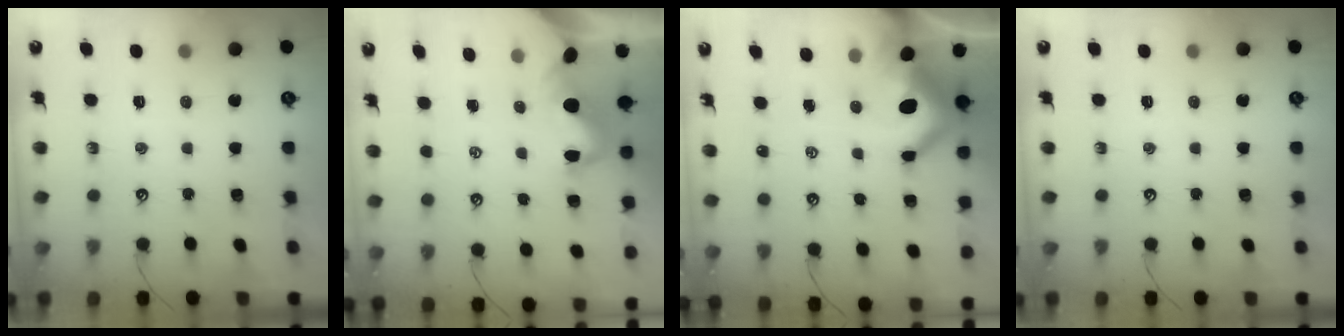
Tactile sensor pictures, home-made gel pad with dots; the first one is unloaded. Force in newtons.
{"total": 1.9, "press": 1.6, "slide": 1.0}
{"total": 17.5, "press": 17.3, "slide": 2.4}
{"total": 0.0}